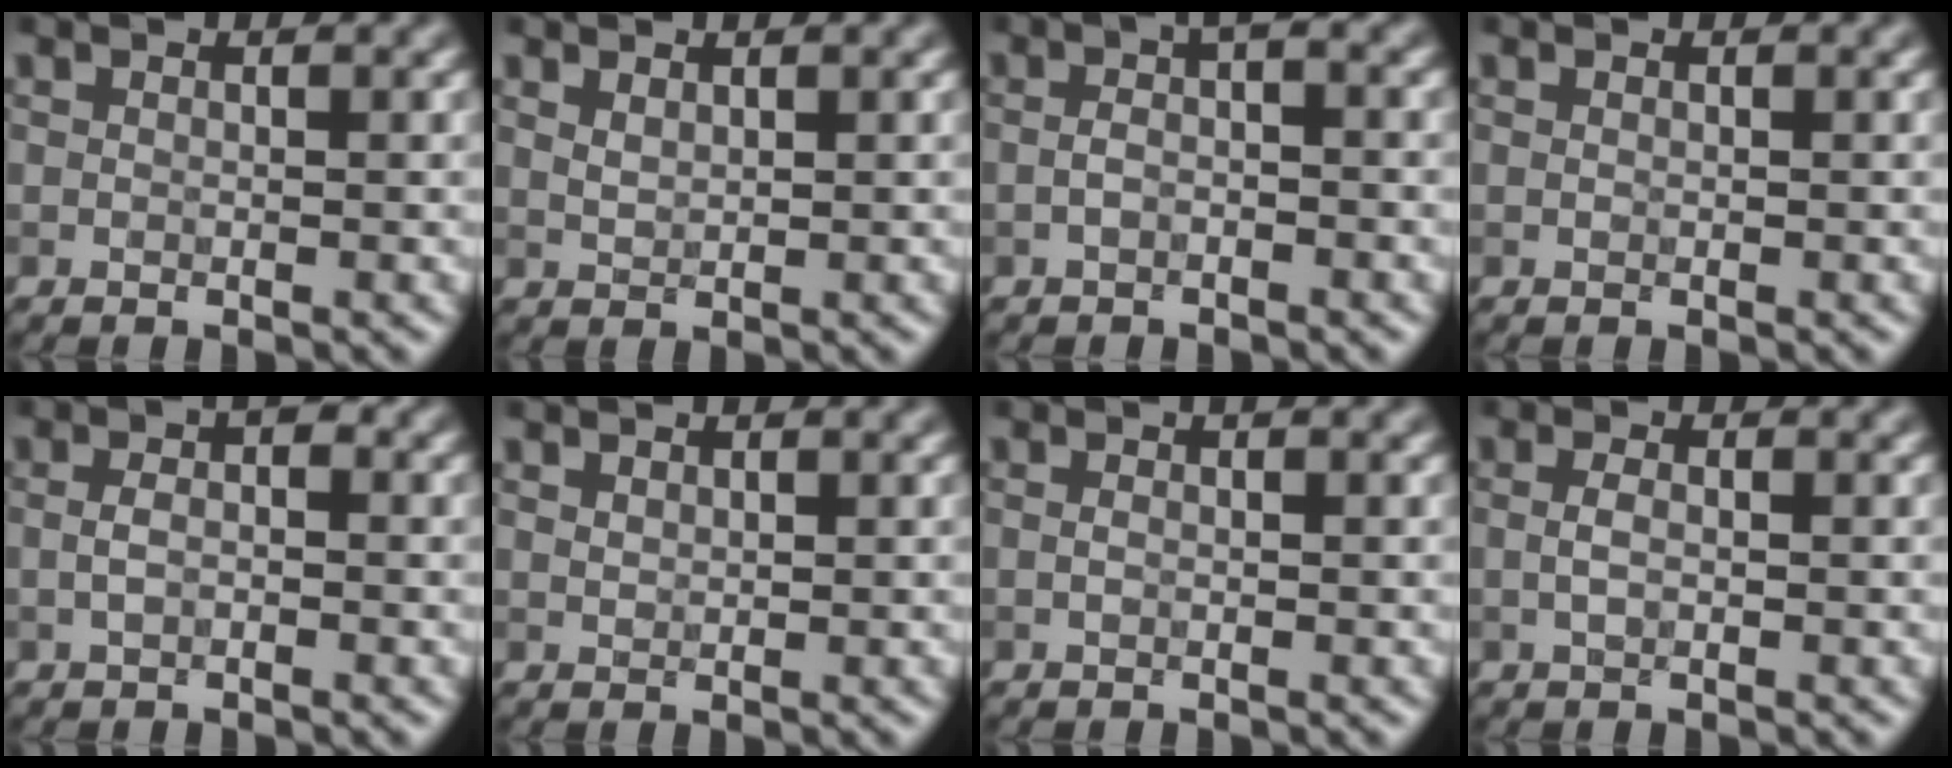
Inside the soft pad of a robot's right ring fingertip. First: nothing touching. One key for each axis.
{"total": 1.0, "fx": 0.7, "fy": 0.4, "fz": 0.5, "tx": -0.017, "ty": 0.000, "tz": 0.017}
{"total": 1.8, "fx": -0.6, "fy": 0.6, "fz": 1.7, "tx": -0.035, "ty": 0.006, "tz": -0.014}
{"total": 0.0}
{"total": 1.9, "fx": -0.3, "fy": 0.9, "fz": 1.6, "tx": -0.033, "ty": 0.006, "tz": -0.009}
{"total": 0.7, "fx": 0.6, "fy": 0.4, "fz": 0.2, "tx": -0.006, "ty": 0.001, "tz": 0.013}
{"total": 0.6, "fx": -0.2, "fy": 0.2, "fz": 0.6, "tx": -0.015, "ty": 0.002, "tz": -0.003}
{"total": 1.3, "fx": -0.2, "fy": 0.5, "fz": 1.1, "tx": -0.027, "ty": 0.000, "tz": -0.008}